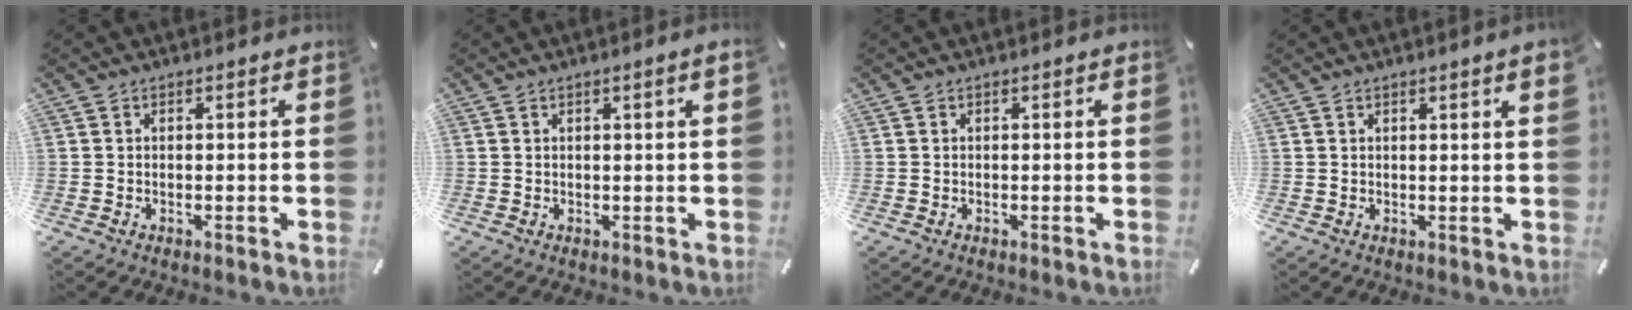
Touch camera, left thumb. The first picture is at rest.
{"total": 1.7, "force": [0.5, 0.0, 1.7], "torque": [-0.031, -0.001, 0.008]}
{"total": 0.0}
{"total": 2.0, "force": [0.9, 0.0, 1.8], "torque": [-0.033, 0.000, 0.015]}